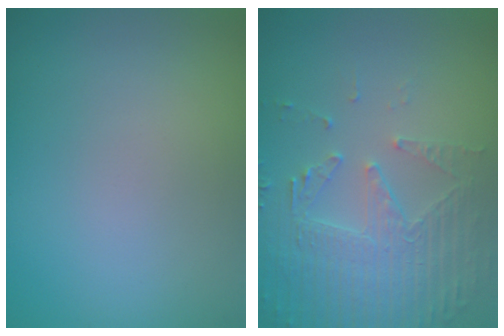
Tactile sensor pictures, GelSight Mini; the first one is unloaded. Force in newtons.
{"total": 5.5, "press": 3.7, "slide": 4.0}